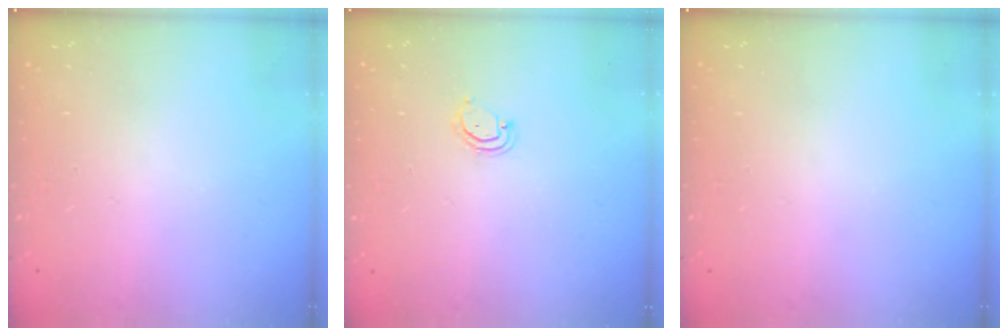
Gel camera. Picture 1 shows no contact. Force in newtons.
{"total": 3.6, "press": 3.6, "slide": 0.2}
{"total": 0.0}